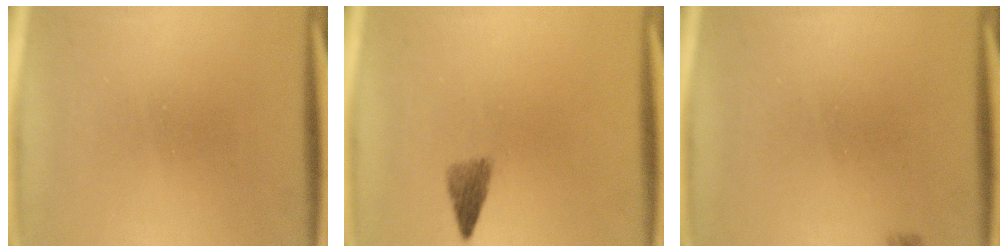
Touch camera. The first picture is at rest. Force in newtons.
{"total": 2.2}
{"total": 1.1}